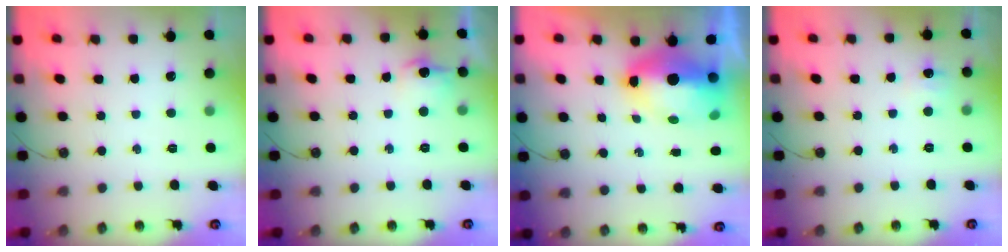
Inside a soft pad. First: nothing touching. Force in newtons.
{"total": 8.4, "press": 8.3, "slide": 0.8}
{"total": 11.5, "press": 11.3, "slide": 1.8}
{"total": 4.7, "press": 4.6, "slide": 0.6}